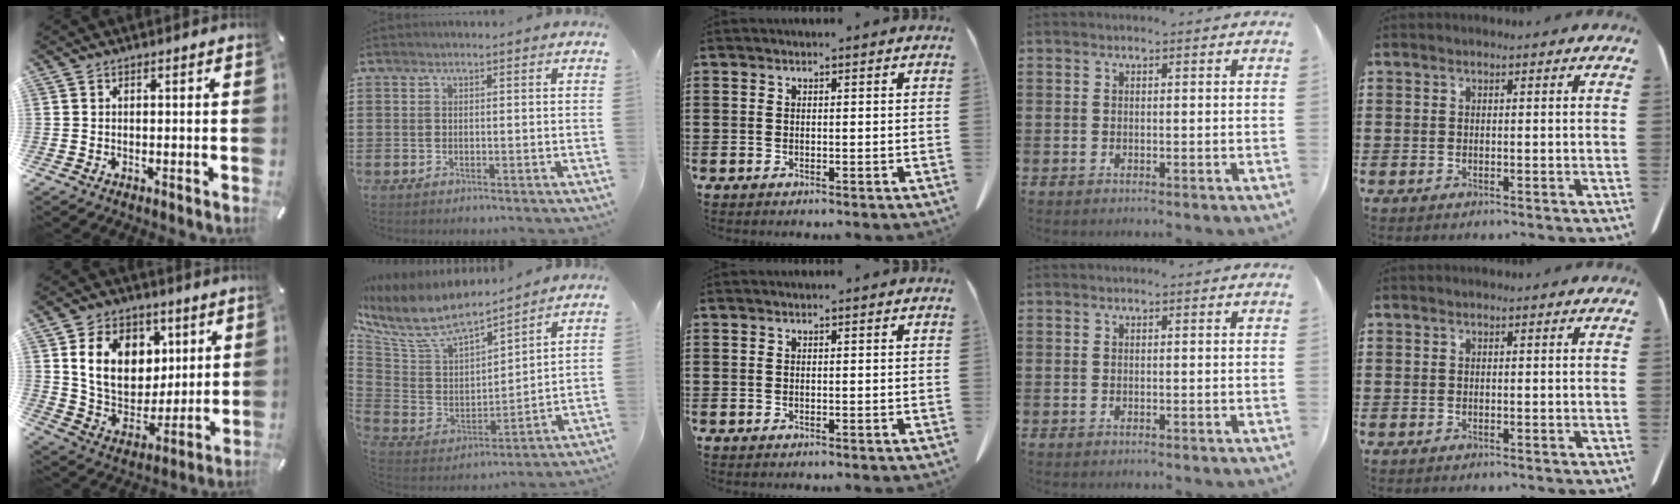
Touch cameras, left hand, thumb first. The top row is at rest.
{"thumb": {"total": 15.8, "force": [5.6, 12.4, 8.0], "torque": [-0.140, -0.011, 0.112]}, "index": {"total": 9.5, "force": [8.1, 2.8, 4.3], "torque": [-0.119, -0.052, 0.141]}}